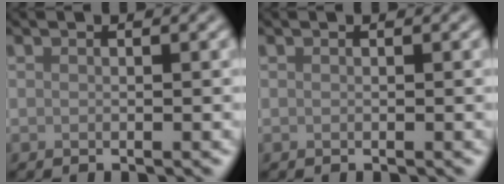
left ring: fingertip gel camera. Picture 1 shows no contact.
{"total": 0.0}